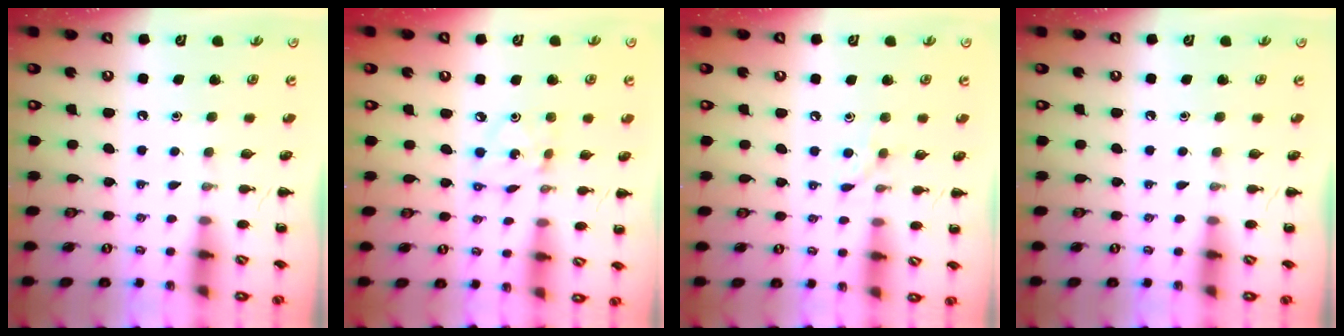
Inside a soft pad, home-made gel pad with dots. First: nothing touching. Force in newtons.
{"total": 2.3, "press": 2.3, "slide": 0.1}
{"total": 6.7, "press": 6.5, "slide": 1.8}
{"total": 0.0}